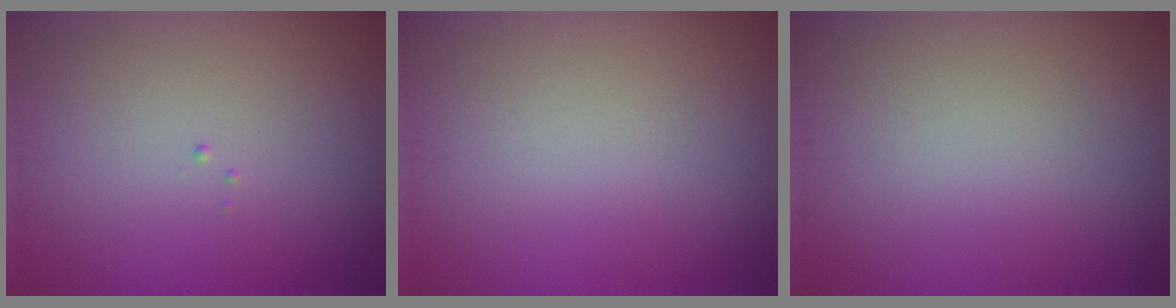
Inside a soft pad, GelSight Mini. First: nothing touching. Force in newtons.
{"total": 0.0}
{"total": 0.0}